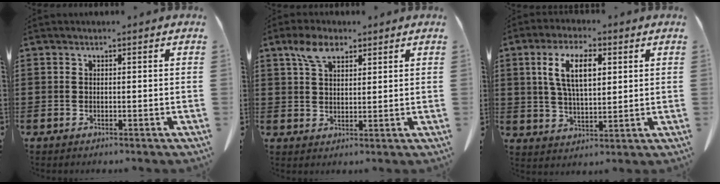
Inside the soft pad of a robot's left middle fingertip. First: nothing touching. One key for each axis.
{"total": 5.1, "fx": 3.1, "fy": 2.5, "fz": 3.2, "tx": -0.074, "ty": 0.007, "tz": 0.057}
{"total": 8.2, "fx": 3.1, "fy": 3.3, "fz": 6.8, "tx": -0.143, "ty": 0.009, "tz": 0.054}